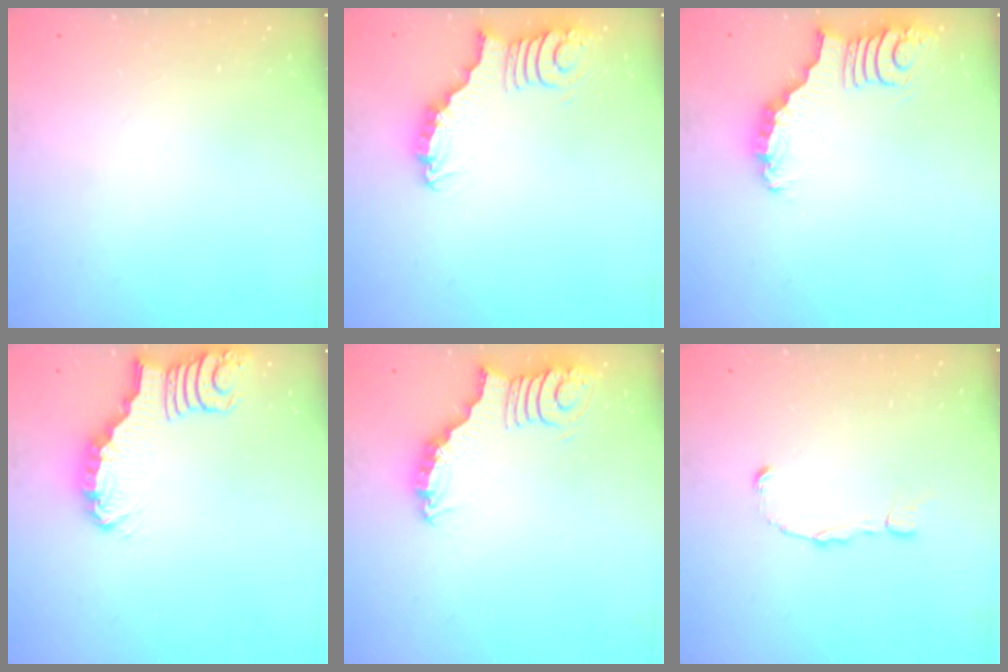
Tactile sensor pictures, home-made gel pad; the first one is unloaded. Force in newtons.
{"total": 3.0, "press": 3.0, "slide": 0.1}
{"total": 3.6, "press": 3.5, "slide": 0.5}
{"total": 2.8, "press": 2.7, "slide": 0.4}
{"total": 2.9, "press": 2.9, "slide": 0.4}
{"total": 1.8, "press": 1.8, "slide": 0.1}